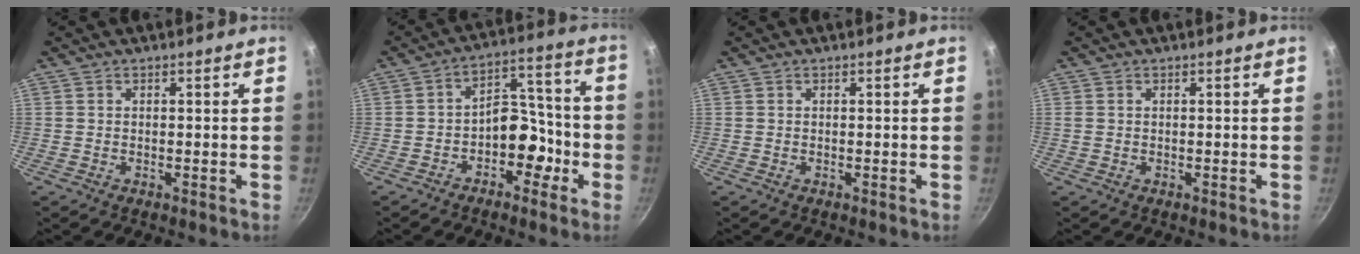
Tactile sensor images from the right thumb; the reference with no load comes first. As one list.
[{"total": 9.3, "force": [-3.7, 6.3, 5.8], "torque": [-0.022, 0.070, -0.057]}, {"total": 0.0}, {"total": 0.7, "force": [0.1, 0.6, 0.3], "torque": [-0.007, 0.002, 0.003]}]